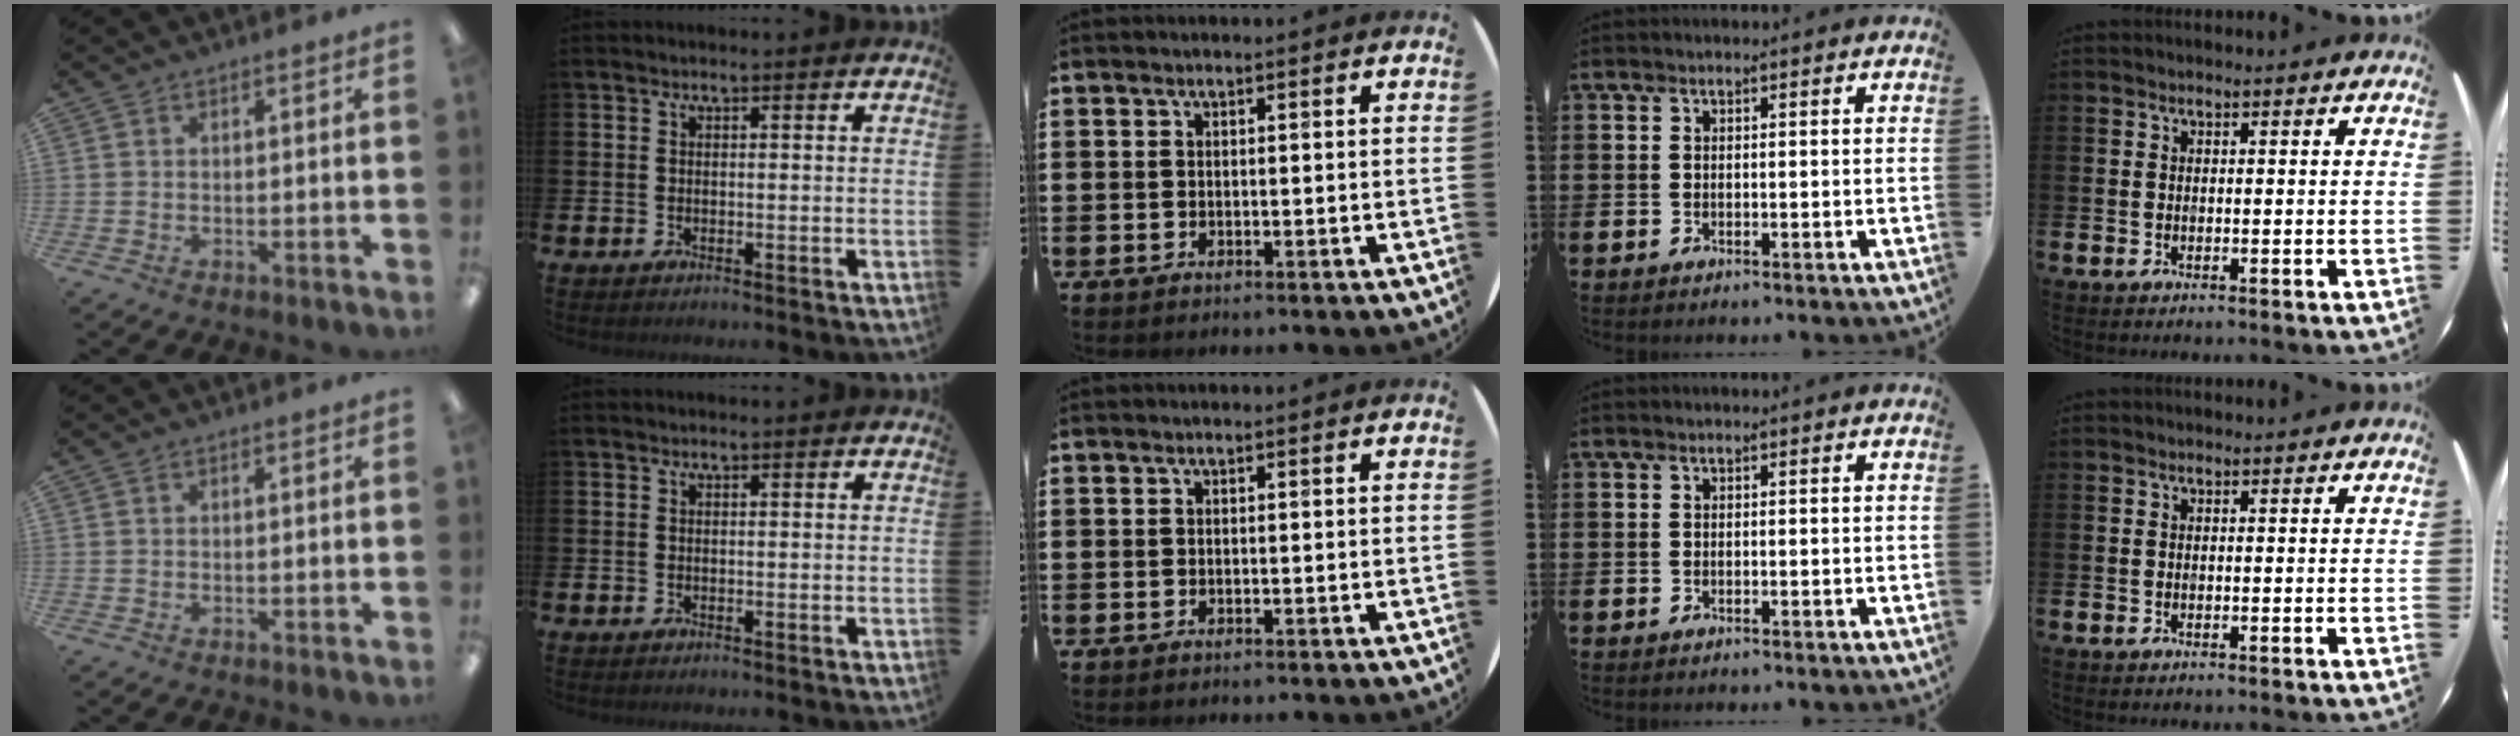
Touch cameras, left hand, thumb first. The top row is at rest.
{}